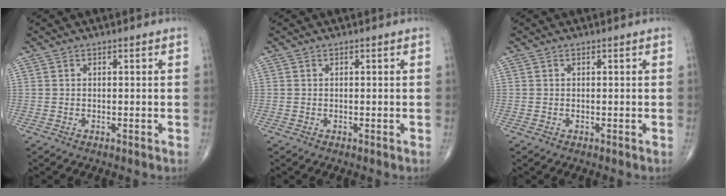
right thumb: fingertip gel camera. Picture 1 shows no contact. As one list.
[{"total": 0.0}, {"total": 0.0}]